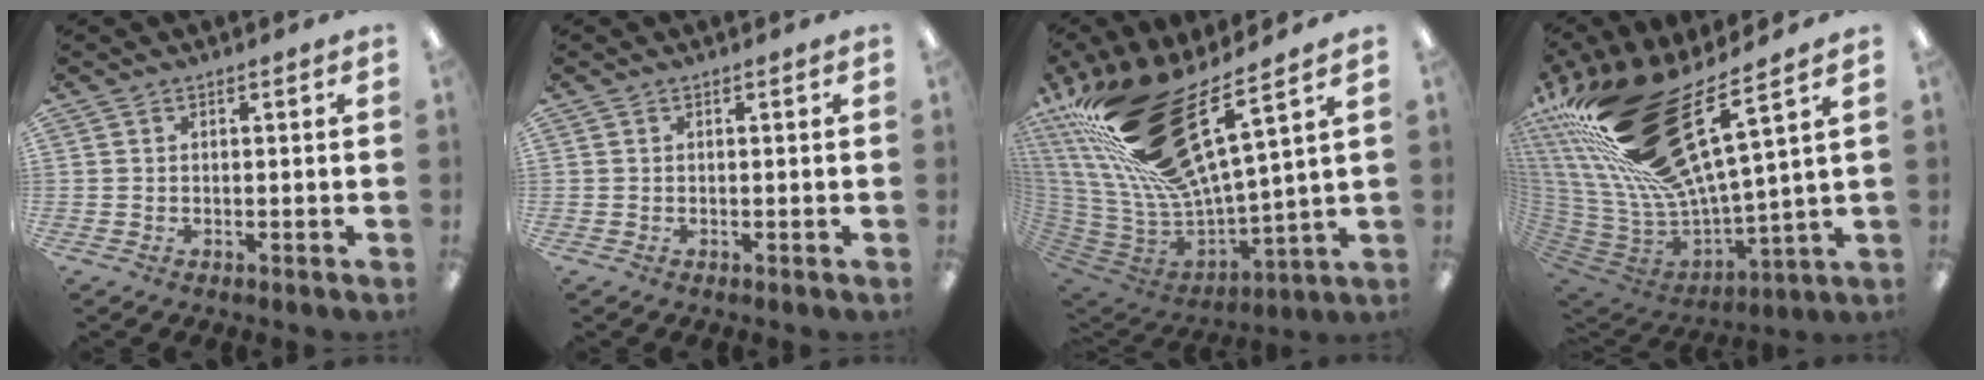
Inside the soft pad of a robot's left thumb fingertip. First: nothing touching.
{"total": 0.0}
{"total": 27.4, "force": [17.2, 7.3, 20.1], "torque": [-0.385, -0.120, 0.300]}
{"total": 28.2, "force": [17.4, 7.6, 20.8], "torque": [-0.385, -0.129, 0.309]}